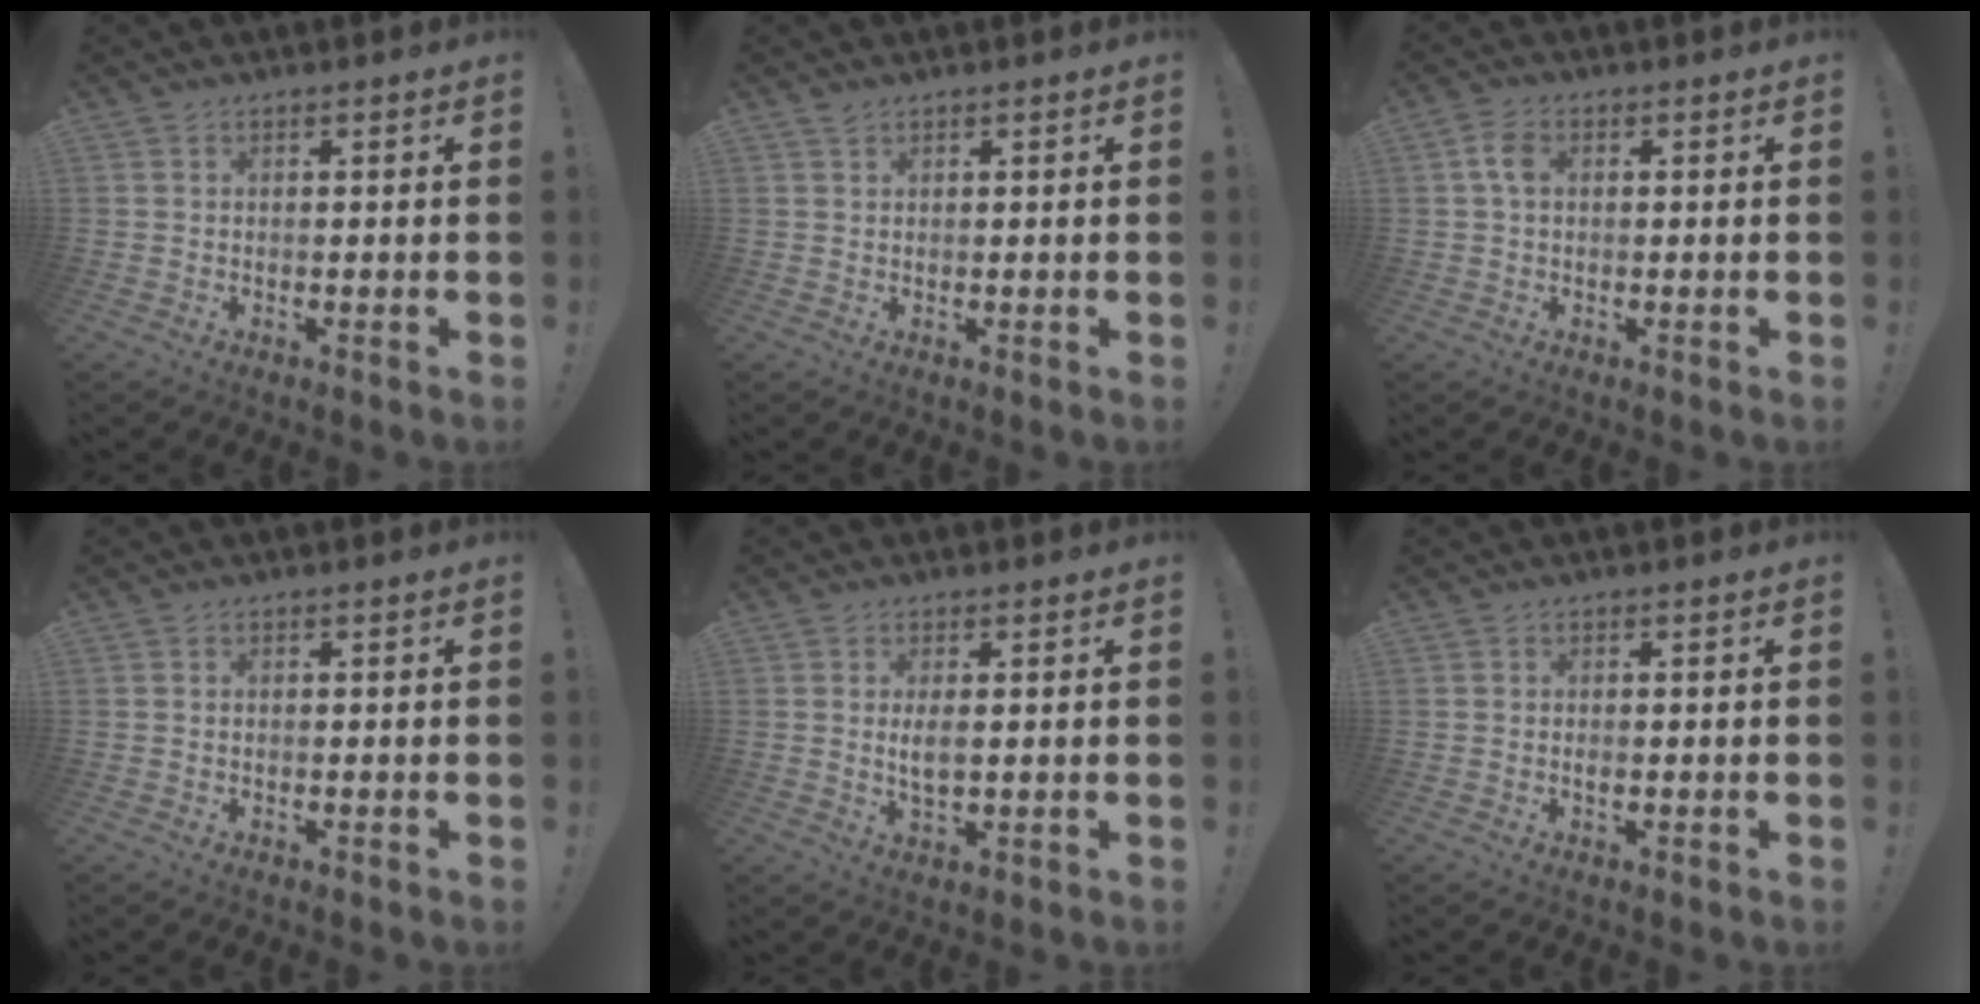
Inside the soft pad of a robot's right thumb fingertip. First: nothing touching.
{"total": 1.2, "force": [1.1, 0.4, 0.4], "torque": [-0.001, -0.004, 0.019]}
{"total": 4.6, "force": [0.7, 2.9, 3.5], "torque": [-0.066, 0.011, 0.014]}
{"total": 0.0}
{"total": 4.0, "force": [0.5, 1.5, 3.7], "torque": [-0.061, -0.008, 0.004]}
{"total": 0.8, "force": [-0.2, 0.2, 0.8], "torque": [-0.007, -0.004, -0.005]}